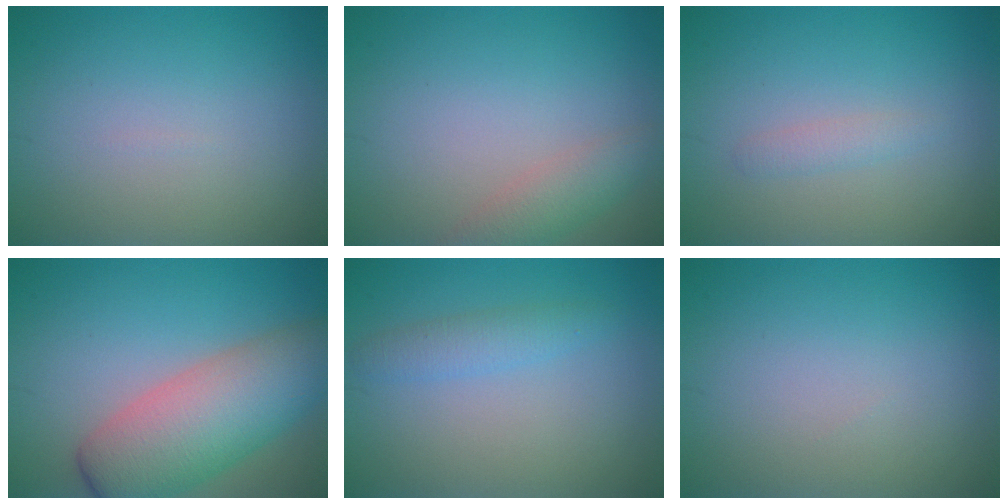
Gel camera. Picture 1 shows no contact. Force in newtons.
{"total": 2.5, "press": 2.5, "slide": 0.2}
{"total": 1.1, "press": 1.1, "slide": 0.0}
{"total": 8.5, "press": 8.5, "slide": 0.3}
{"total": 2.0, "press": 2.0, "slide": 0.2}
{"total": 0.0}